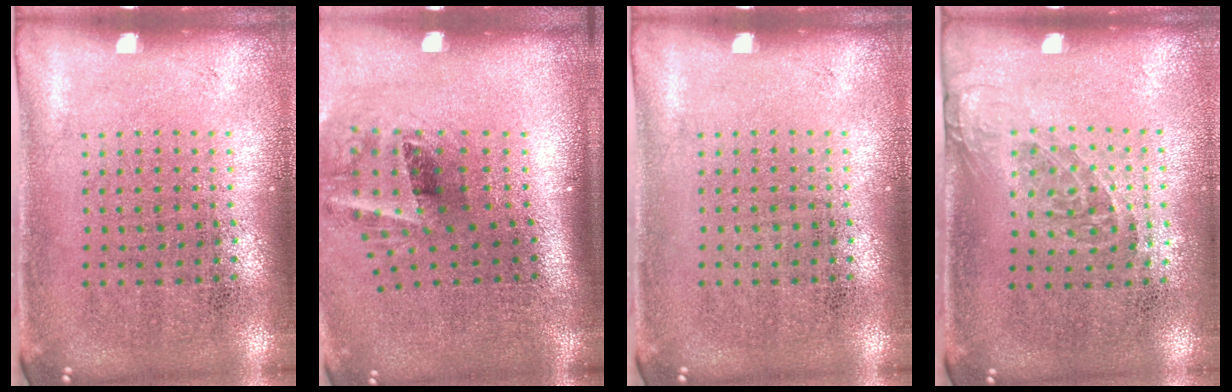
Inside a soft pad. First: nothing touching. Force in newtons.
{"total": 2.0, "press": 1.3, "slide": 1.5}
{"total": 0.0}
{"total": 1.2, "press": 1.0, "slide": 0.7}